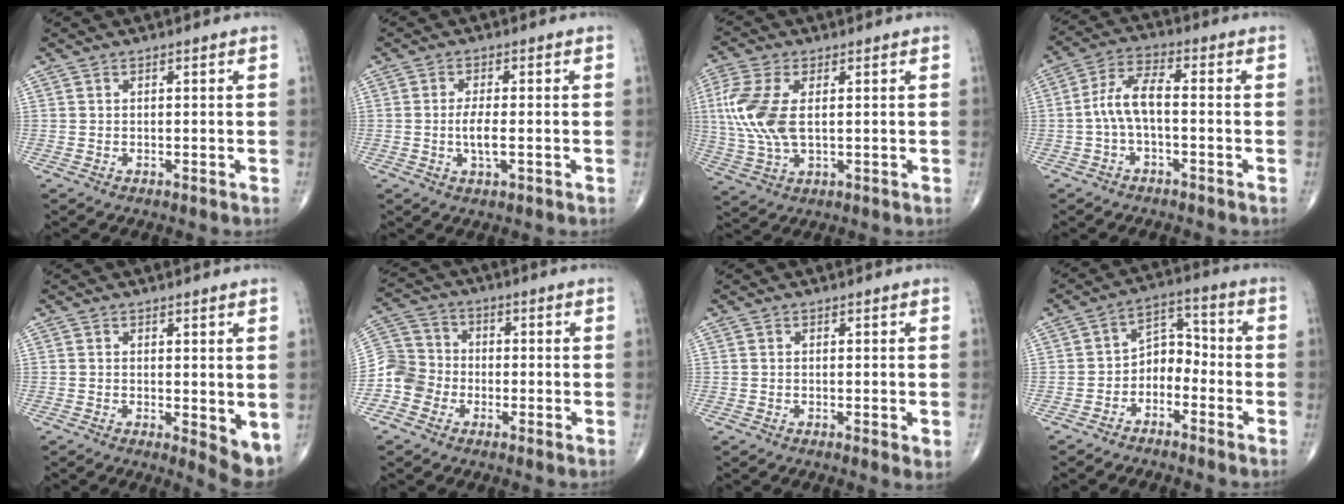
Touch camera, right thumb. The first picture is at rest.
{"total": 3.9, "force": [-0.7, 1.1, 3.6], "torque": [-0.073, -0.005, -0.015]}
{"total": 11.4, "force": [1.4, 5.9, 9.6], "torque": [-0.242, -0.001, 0.029]}
{"total": 6.9, "force": [-1.2, 2.7, 6.2], "torque": [-0.127, 0.032, -0.031]}
{"total": 5.3, "force": [-0.1, 1.8, 5.0], "torque": [-0.061, -0.016, 0.001]}
{"total": 7.4, "force": [-3.0, 6.5, 1.9], "torque": [-0.020, 0.029, -0.071]}
{"total": 1.9, "force": [-0.4, 0.3, 1.8], "torque": [-0.027, -0.009, -0.005]}
{"total": 6.5, "force": [-3.1, 4.4, 3.5], "torque": [-0.034, 0.049, -0.066]}